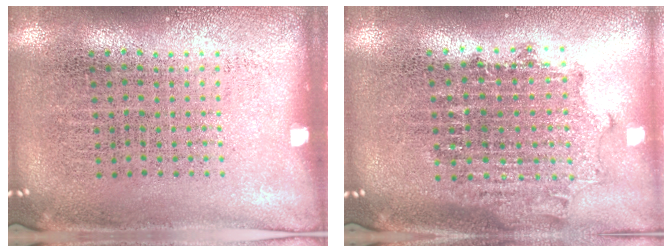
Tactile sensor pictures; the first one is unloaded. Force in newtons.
{"total": 1.7, "press": 1.4, "slide": 1.0}